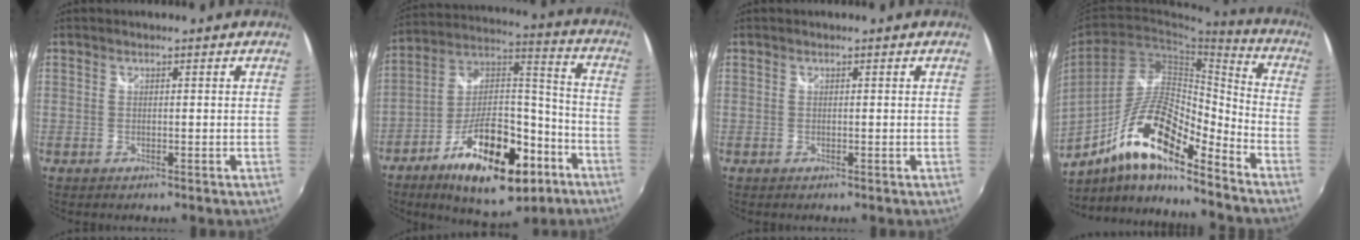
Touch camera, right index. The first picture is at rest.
{"total": 22.7, "force": [-11.7, 9.7, 16.9], "torque": [-0.279, 0.014, -0.176]}
{"total": 0.0}
{"total": 16.8, "force": [-10.6, 4.3, 12.4], "torque": [-0.227, 0.000, -0.201]}